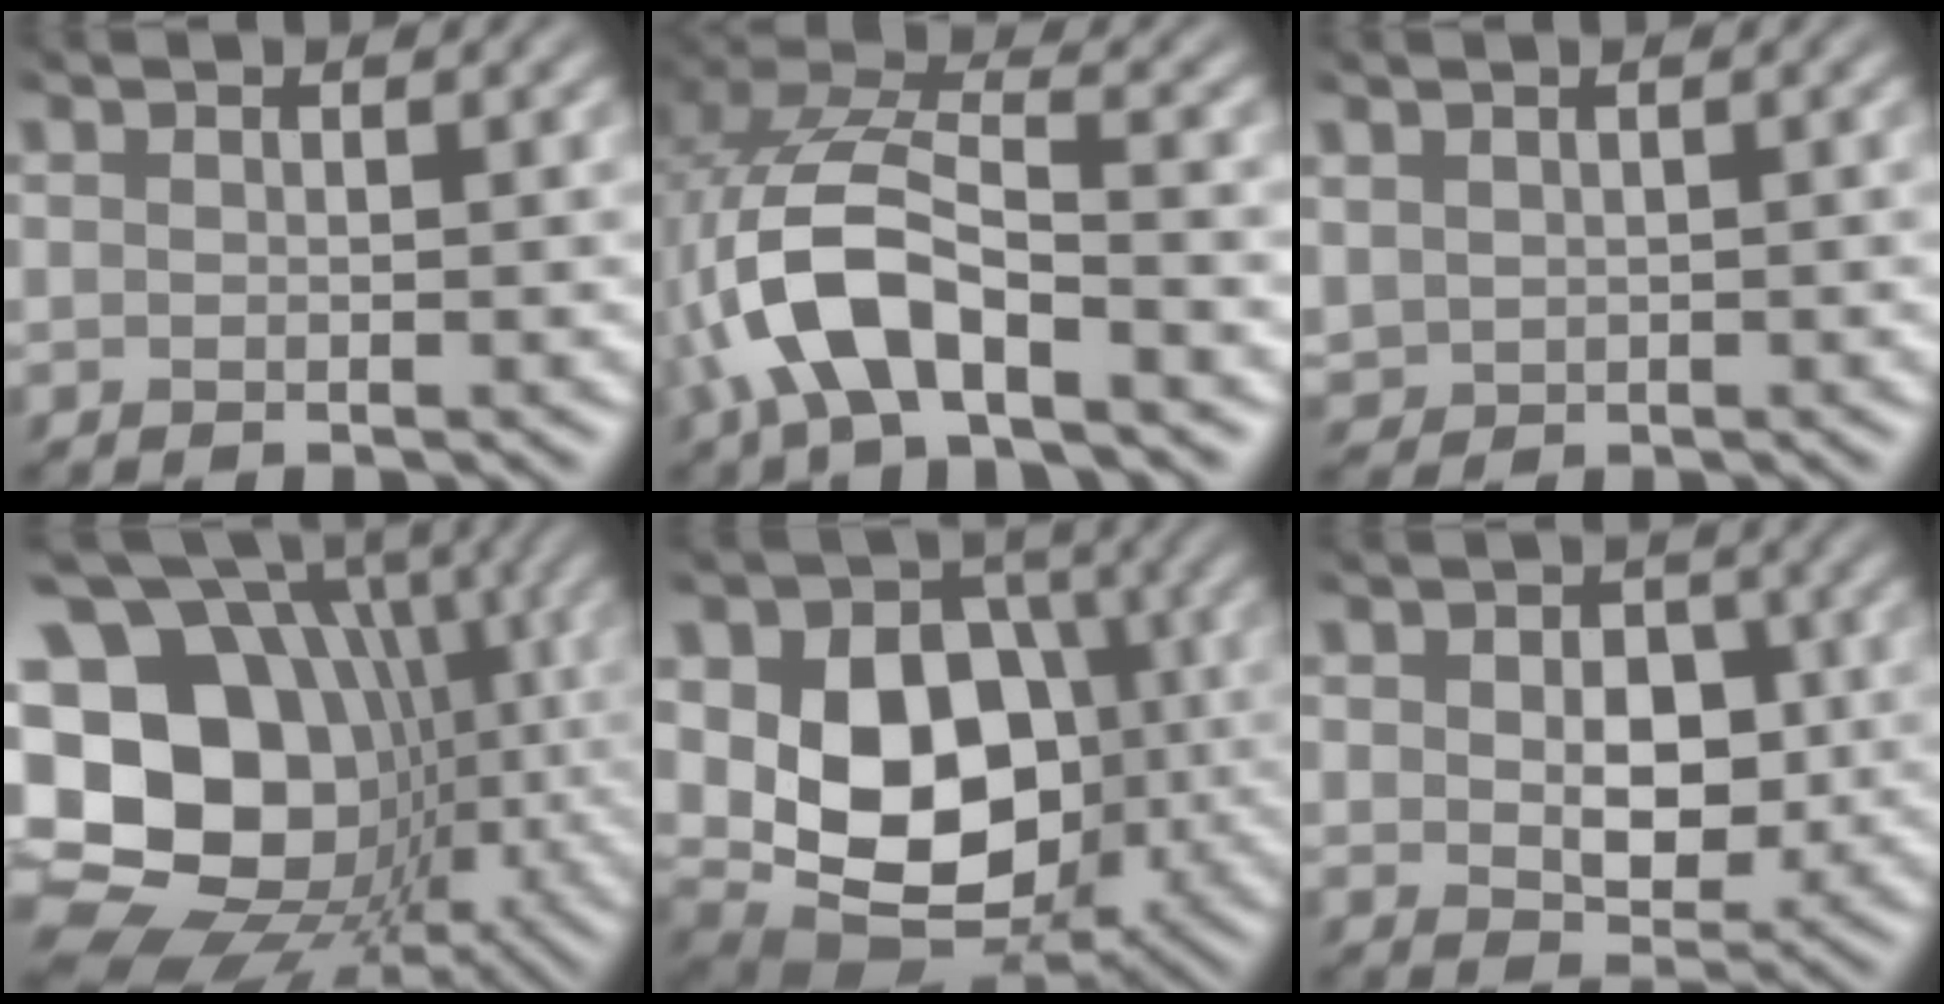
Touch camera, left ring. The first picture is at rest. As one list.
[{"total": 7.2, "force": [-5.3, 2.1, 4.5], "torque": [-0.139, -0.010, -0.075]}, {"total": 0.7, "force": [0.4, 0.5, 0.1], "torque": [-0.035, -0.002, 0.028]}, {"total": 18.9, "force": [-1.3, 16.0, 9.9], "torque": [-0.189, -0.023, -0.003]}, {"total": 10.6, "force": [-2.2, 7.9, 6.7], "torque": [-0.118, -0.019, -0.011]}, {"total": 3.6, "force": [-1.4, 2.5, 2.1], "torque": [-0.058, -0.026, 0.009]}]